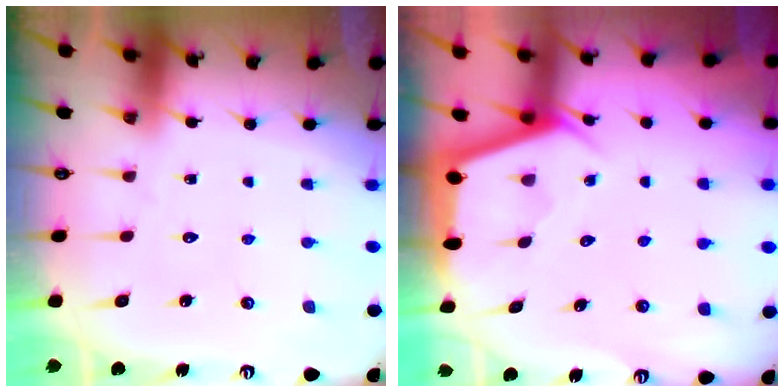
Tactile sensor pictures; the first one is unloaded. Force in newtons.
{"total": 2.7, "press": 2.6, "slide": 0.3}